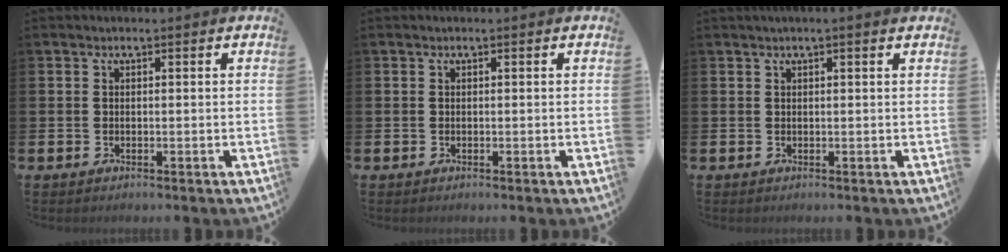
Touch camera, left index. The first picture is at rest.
{"total": 0.0}
{"total": 0.7, "force": [0.4, -0.1, 0.5], "torque": [-0.006, -0.001, 0.006]}